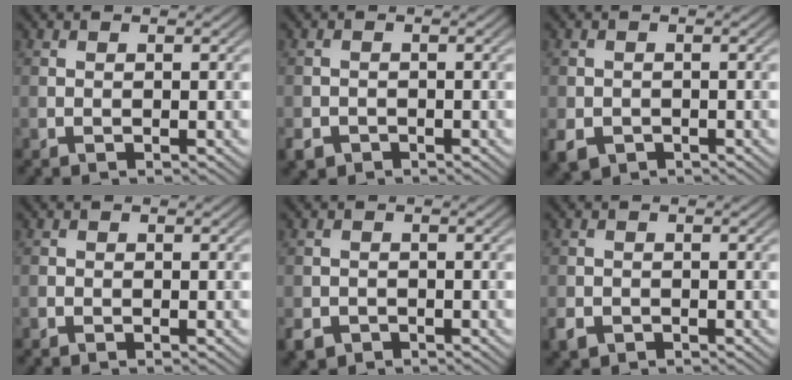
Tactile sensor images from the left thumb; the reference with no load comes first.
{"total": 2.2, "force": [-1.4, 1.6, 0.7], "torque": [-0.015, -0.007, -0.034]}
{"total": 2.9, "force": [-1.4, 2.3, 1.1], "torque": [-0.030, -0.013, -0.031]}
{"total": 0.5, "force": [-0.4, 0.3, 0.1], "torque": [-0.001, -0.002, -0.009]}
{"total": 2.5, "force": [-1.5, 1.8, 0.8], "torque": [-0.019, -0.008, -0.036]}
{"total": 1.9, "force": [-1.1, 1.4, 0.7], "torque": [-0.017, -0.005, -0.029]}